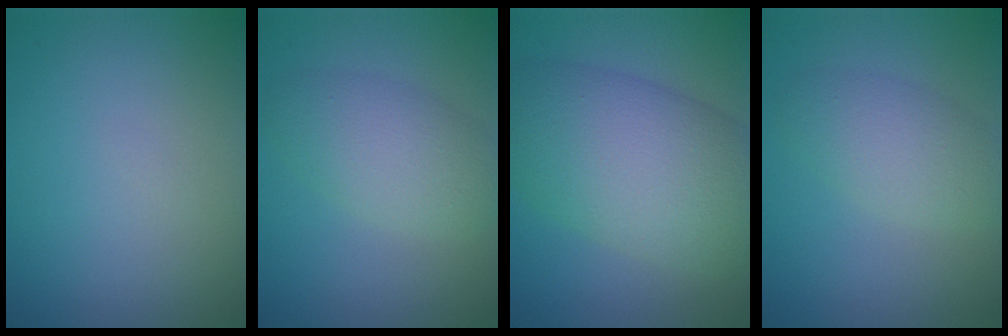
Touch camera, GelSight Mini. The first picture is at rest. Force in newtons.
{"total": 4.5, "press": 4.5, "slide": 0.2}
{"total": 10.8, "press": 10.8, "slide": 0.1}
{"total": 3.7, "press": 3.7, "slide": 0.1}